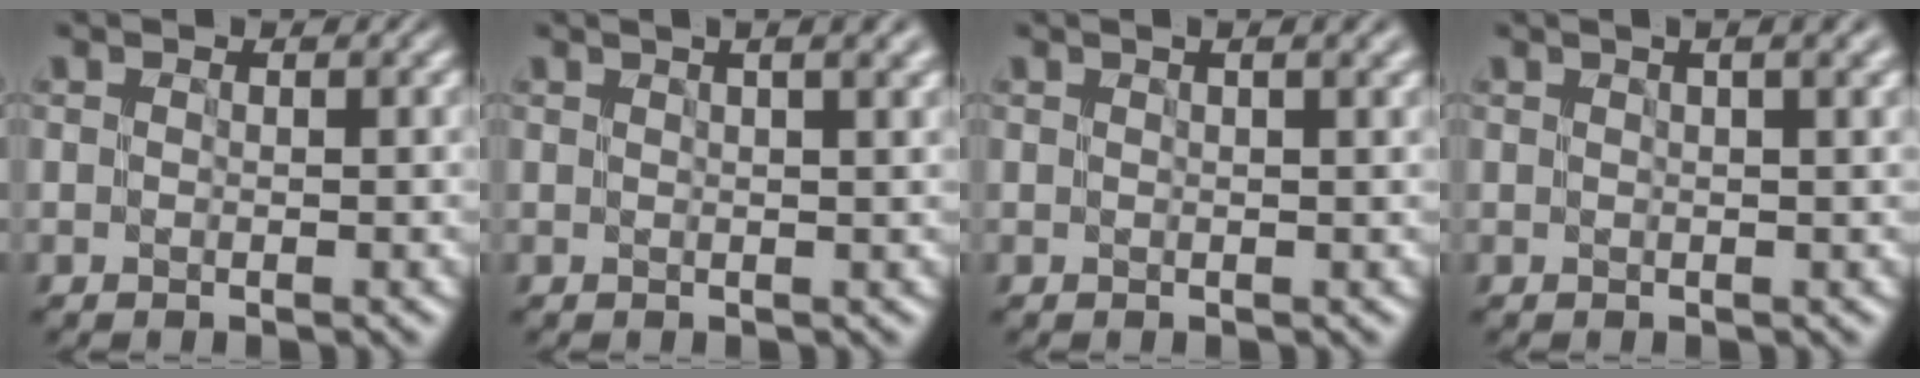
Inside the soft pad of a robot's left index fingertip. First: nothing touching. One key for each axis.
{"total": 3.5, "fx": 1.8, "fy": 1.1, "fz": 2.8, "tx": -0.026, "ty": 0.011, "tz": 0.008}
{"total": 2.2, "fx": 1.2, "fy": 0.4, "fz": 1.8, "tx": -0.024, "ty": 0.004, "tz": 0.011}
{"total": 3.1, "fx": 1.5, "fy": 0.8, "fz": 2.6, "tx": -0.030, "ty": 0.009, "tz": 0.008}